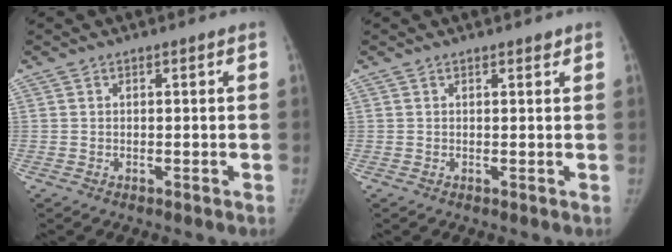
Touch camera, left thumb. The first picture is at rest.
{"total": 0.9, "force": [0.8, 0.3, 0.4], "torque": [0.000, -0.002, 0.010]}